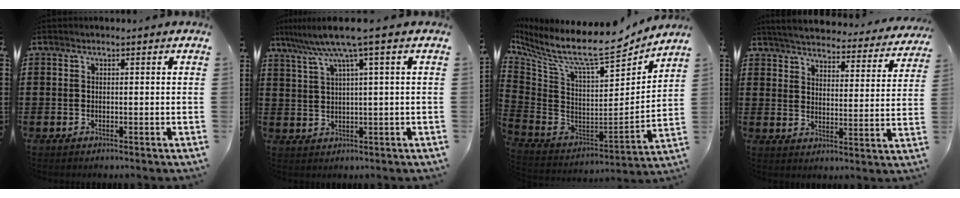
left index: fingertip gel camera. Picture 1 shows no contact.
{"total": 7.0, "force": [3.5, -0.3, 6.1], "torque": [-0.127, -0.012, 0.055]}
{"total": 10.5, "force": [8.0, 2.4, 6.3], "torque": [-0.142, -0.066, 0.128]}
{"total": 4.7, "force": [4.6, 0.1, 0.9], "torque": [-0.042, -0.036, 0.075]}